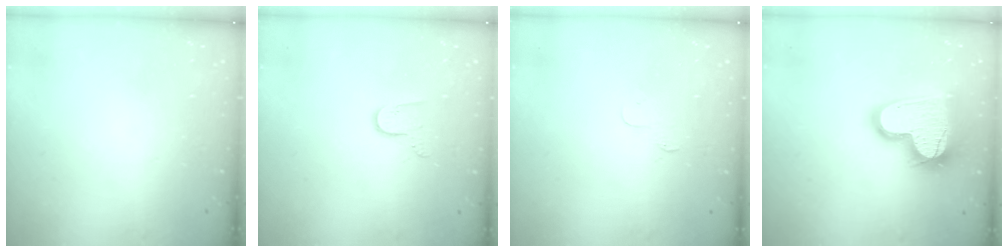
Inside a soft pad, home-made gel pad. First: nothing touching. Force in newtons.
{"total": 5.2, "press": 5.2, "slide": 0.4}
{"total": 3.6, "press": 3.6, "slide": 0.4}
{"total": 21.2, "press": 21.1, "slide": 1.9}